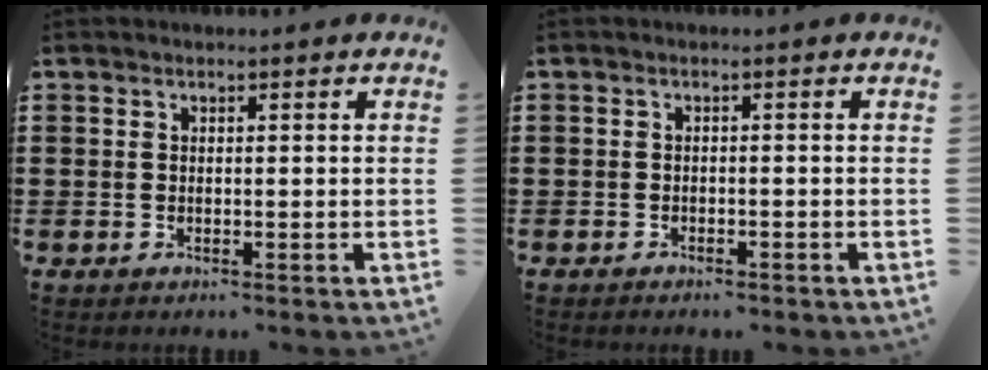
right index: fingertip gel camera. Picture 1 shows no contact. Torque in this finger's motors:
{"motor_torque": [-0.20, 0.24, 0.00, -0.02]}